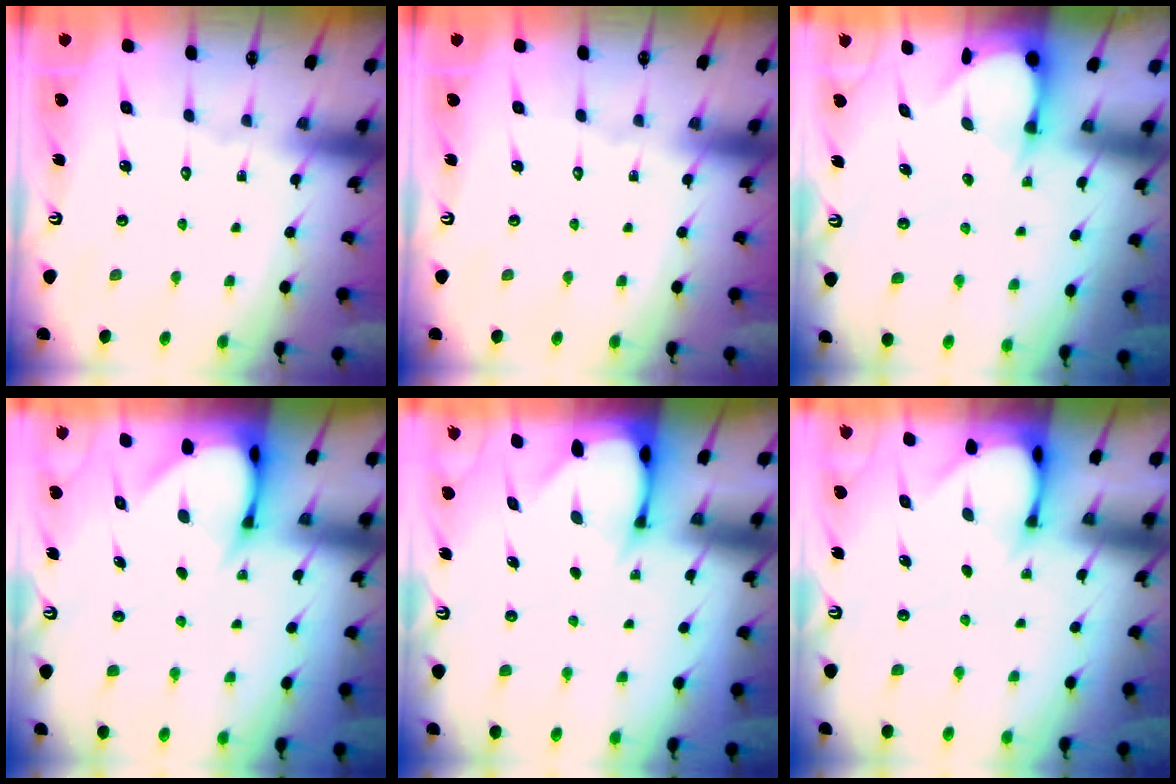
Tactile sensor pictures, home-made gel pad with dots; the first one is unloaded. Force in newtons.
{"total": 0.0}
{"total": 3.4, "press": 3.4, "slide": 0.3}
{"total": 3.9, "press": 3.9, "slide": 0.3}
{"total": 2.7, "press": 2.7, "slide": 0.4}
{"total": 3.0, "press": 3.0, "slide": 0.2}